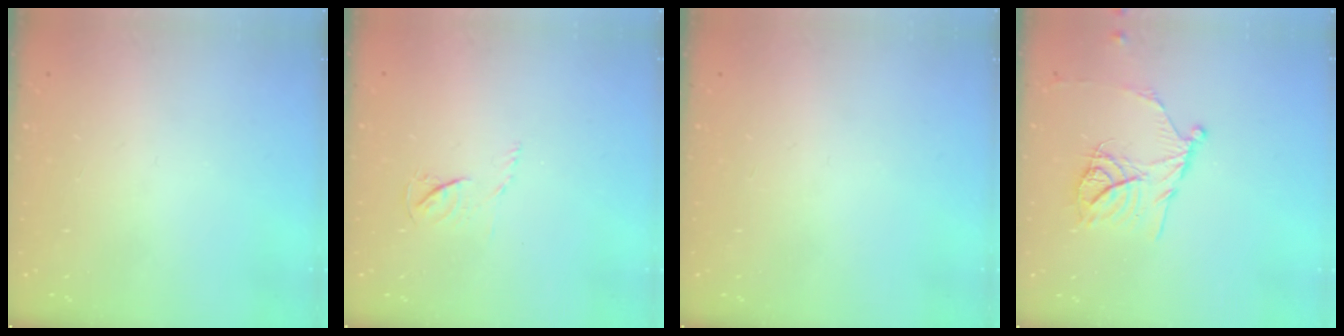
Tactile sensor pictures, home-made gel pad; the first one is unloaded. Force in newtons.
{"total": 4.4, "press": 4.4, "slide": 0.6}
{"total": 0.0}
{"total": 13.1, "press": 13.1, "slide": 1.0}